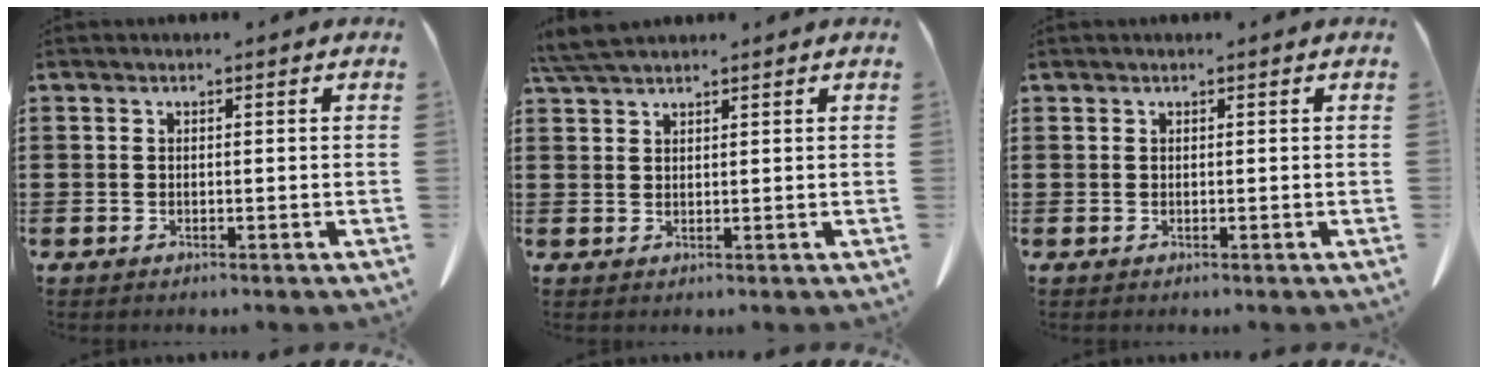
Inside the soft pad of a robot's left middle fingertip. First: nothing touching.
{"total": 3.5, "force": [3.1, 0.5, 1.6], "torque": [-0.041, 0.001, 0.060]}
{"total": 0.0}